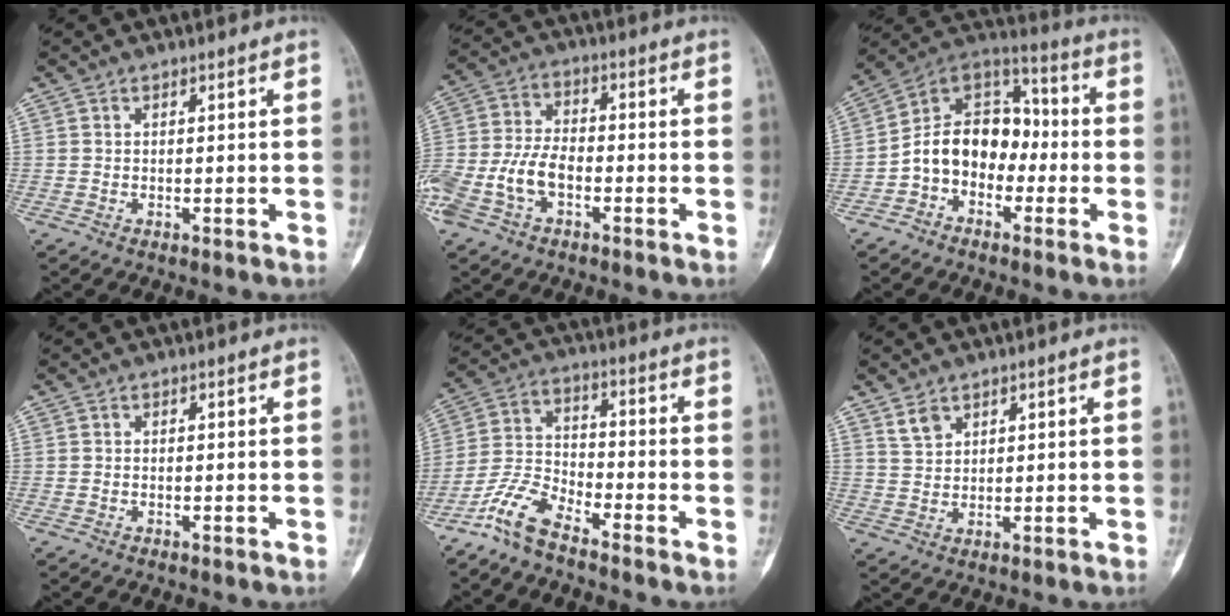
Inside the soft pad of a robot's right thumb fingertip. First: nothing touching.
{"total": 11.2, "force": [-4.0, 6.6, 8.1], "torque": [-0.182, 0.028, -0.079]}
{"total": 13.4, "force": [-2.9, 10.1, 8.4], "torque": [-0.112, 0.062, -0.064]}
{"total": 0.0}
{"total": 8.3, "force": [-6.6, 2.5, 4.2], "torque": [-0.095, 0.049, -0.144]}
{"total": 3.1, "force": [2.2, 1.9, 1.2], "torque": [-0.013, -0.012, 0.048]}